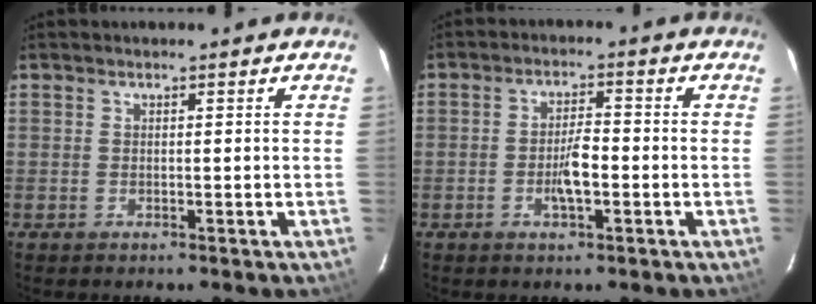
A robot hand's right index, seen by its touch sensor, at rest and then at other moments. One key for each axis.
{"total": 4.8, "fx": -1.6, "fy": 1.5, "fz": 4.3, "tx": -0.081, "ty": 0.003, "tz": -0.025}